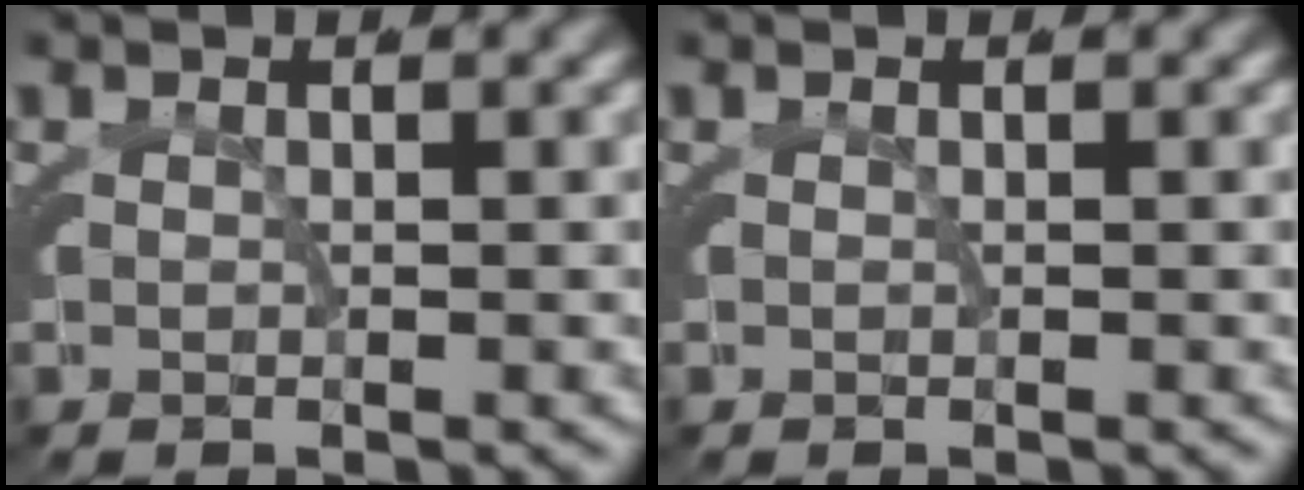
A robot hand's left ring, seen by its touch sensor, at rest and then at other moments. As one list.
[{"total": 0.0}]